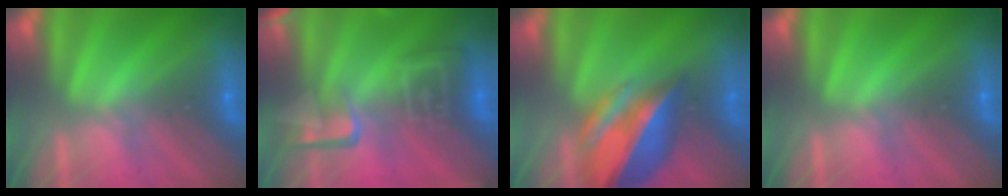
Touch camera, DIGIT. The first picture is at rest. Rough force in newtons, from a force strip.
{"total": 5.8}
{"total": 7.1}
{"total": 0.0}